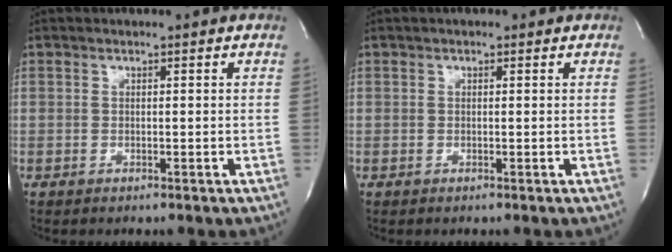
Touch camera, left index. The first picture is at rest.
{"total": 0.7, "force": [0.1, 0.5, 0.5], "torque": [-0.013, 0.001, -0.002]}